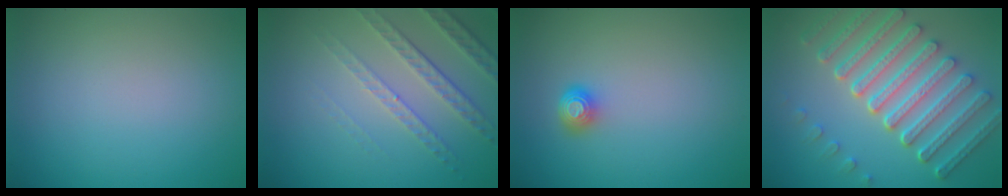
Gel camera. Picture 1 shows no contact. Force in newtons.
{"total": 4.7, "press": 3.2, "slide": 3.4}
{"total": 1.7, "press": 1.3, "slide": 1.2}
{"total": 8.3, "press": 6.3, "slide": 5.4}